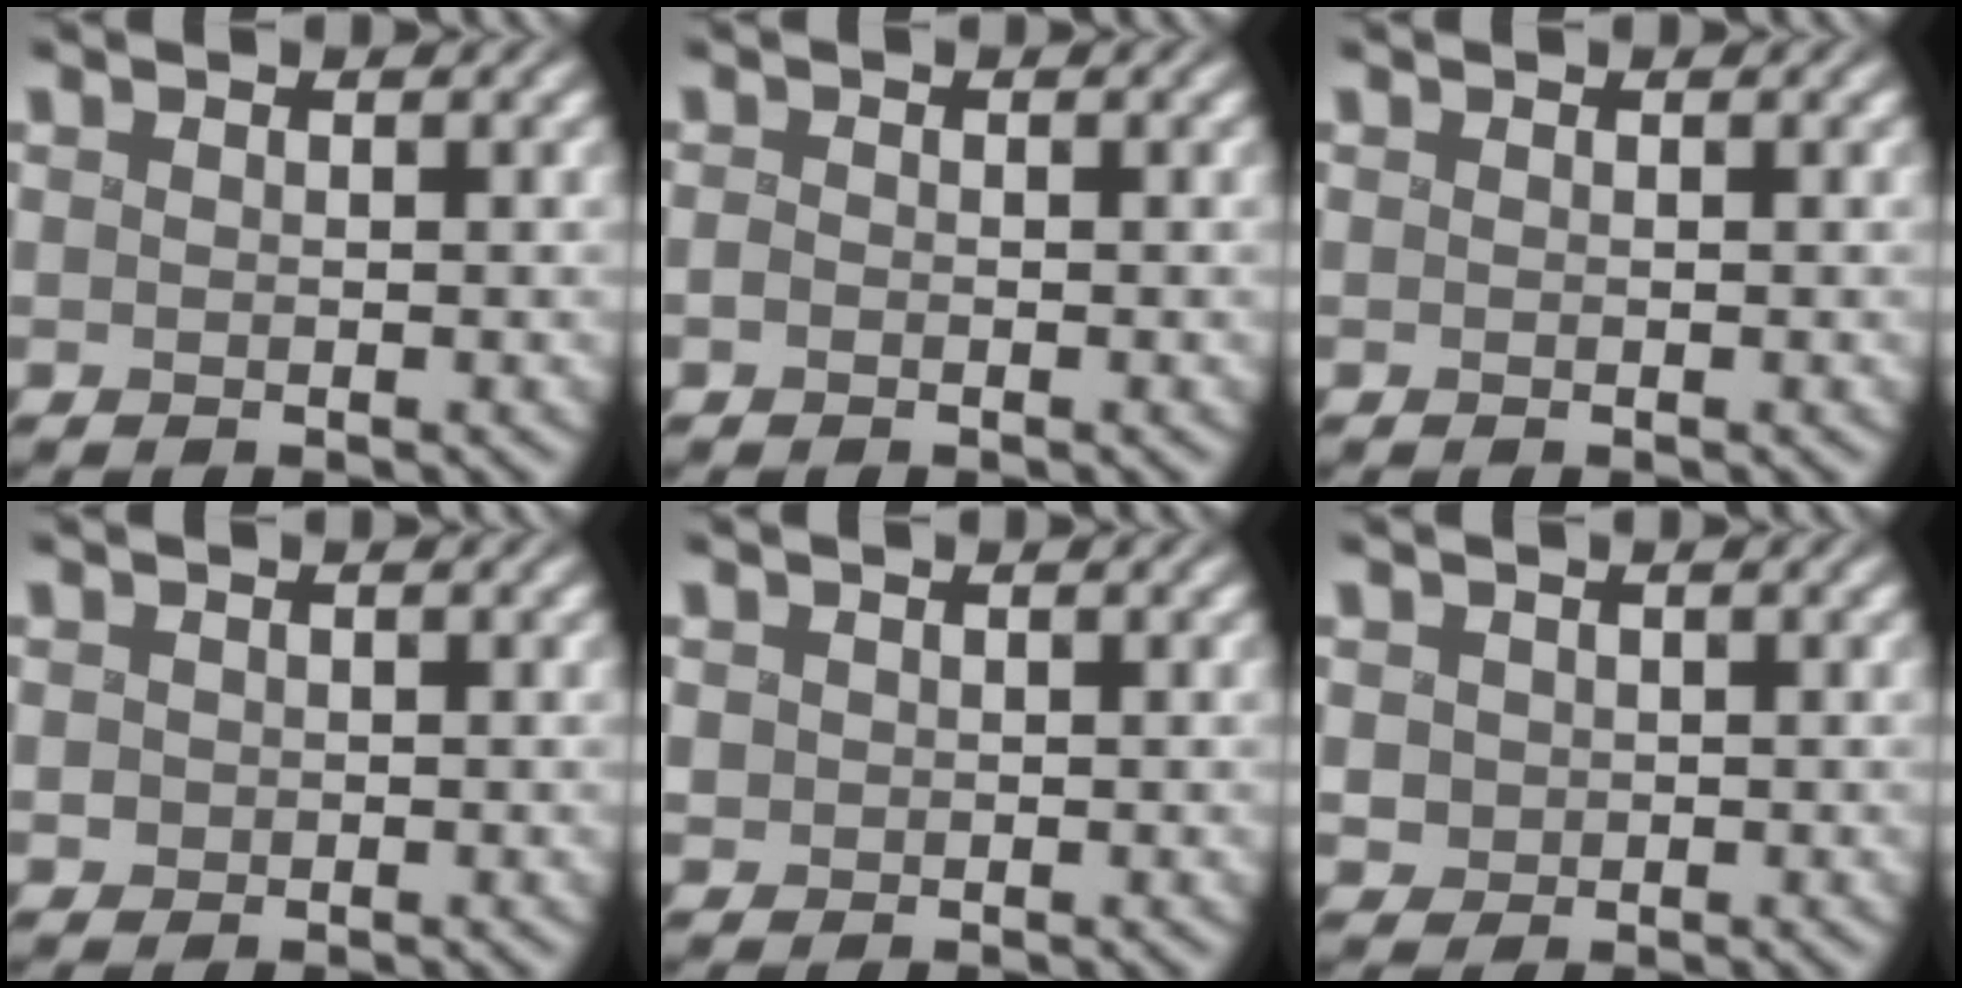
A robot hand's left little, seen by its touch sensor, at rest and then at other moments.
{"total": 0.7, "force": [-0.5, 0.4, 0.2], "torque": [-0.003, 0.001, -0.009]}
{"total": 0.0}
{"total": 0.7, "force": [-0.1, 0.7, 0.0], "torque": [0.001, 0.000, 0.003]}
{"total": 0.7, "force": [0.1, 0.7, 0.0], "torque": [-0.001, 0.001, 0.007]}
{"total": 1.3, "force": [-0.1, 1.2, 0.3], "torque": [-0.008, -0.002, 0.002]}